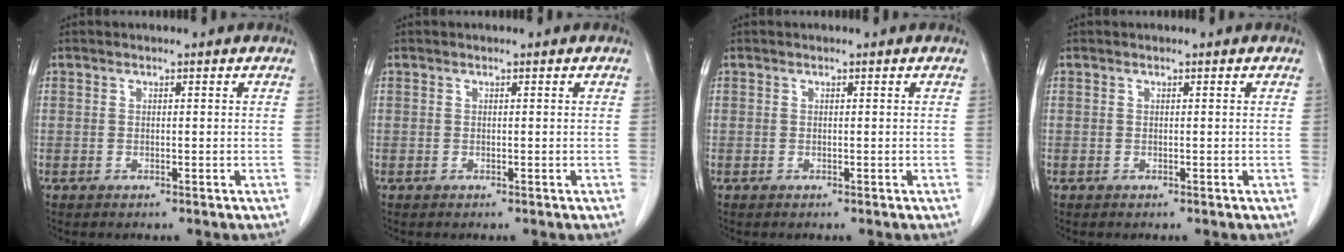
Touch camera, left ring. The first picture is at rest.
{"total": 0.0}
{"total": 0.0}
{"total": 0.0}